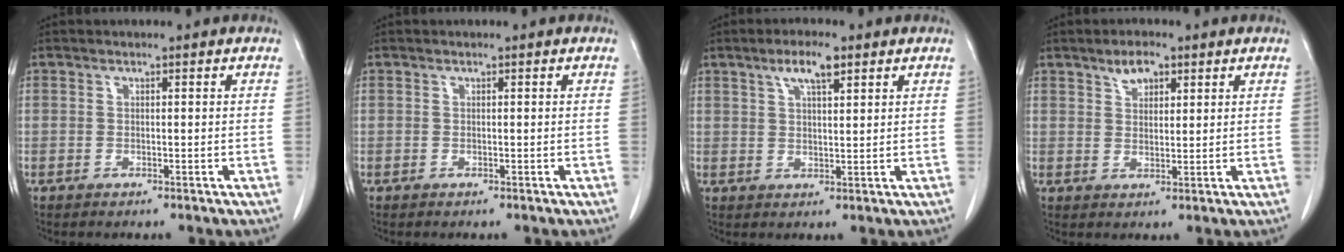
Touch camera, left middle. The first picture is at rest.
{"total": 0.0}
{"total": 4.8, "force": [2.9, 1.0, 3.7], "torque": [-0.073, 0.006, 0.051]}
{"total": 3.5, "force": [2.3, 1.7, 2.1], "torque": [-0.039, 0.005, 0.041]}